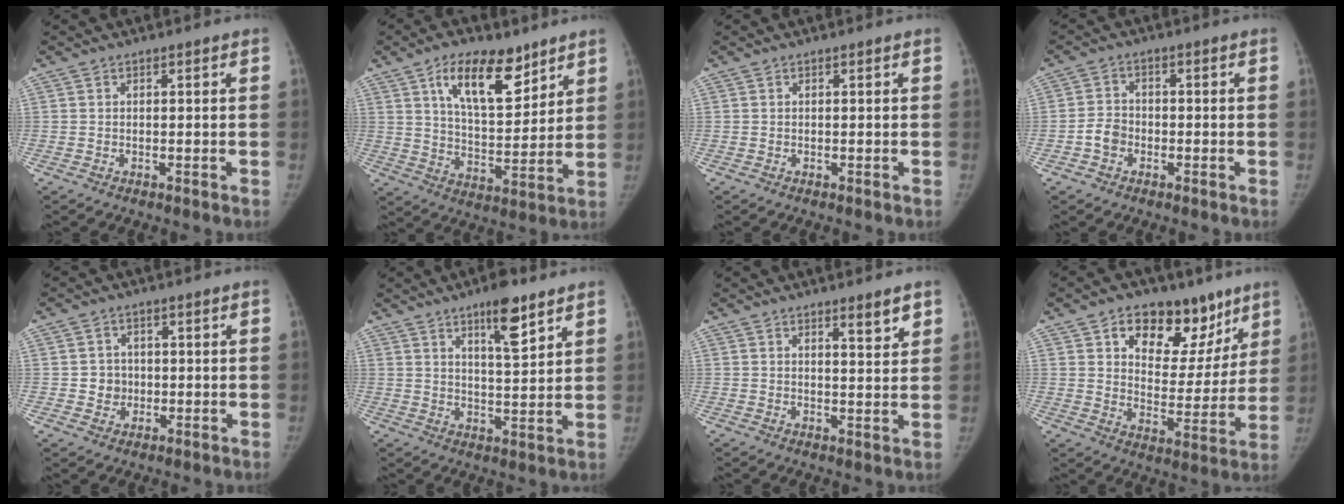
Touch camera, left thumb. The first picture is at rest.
{"total": 14.5, "force": [8.3, 6.8, 9.8], "torque": [-0.127, -0.043, 0.144]}
{"total": 0.0}
{"total": 3.8, "force": [-1.4, 3.1, 1.7], "torque": [-0.023, 0.014, -0.030]}
{"total": 3.8, "force": [-0.2, 3.6, 1.1], "torque": [0.006, 0.006, -0.001]}
{"total": 8.8, "force": [5.6, 2.2, 6.4], "torque": [-0.090, -0.035, 0.089]}
{"total": 4.0, "force": [2.7, 0.8, 2.9], "torque": [-0.034, -0.021, 0.040]}
{"total": 17.6, "force": [10.1, 10.8, 9.4], "torque": [-0.066, -0.044, 0.150]}